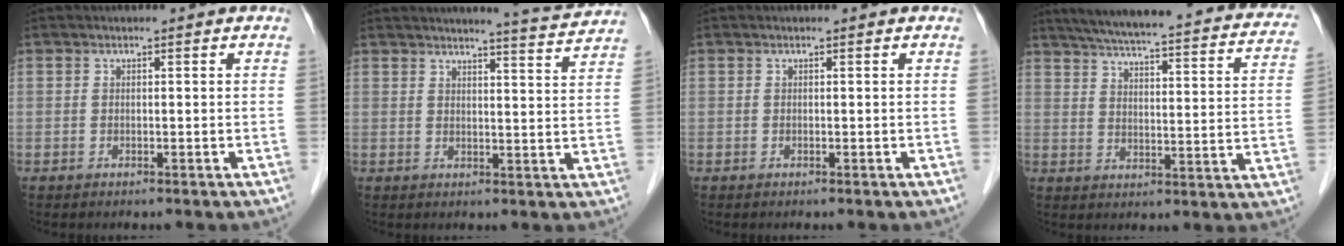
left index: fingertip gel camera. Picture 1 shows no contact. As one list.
[{"total": 7.0, "force": [6.8, -0.6, 1.5], "torque": [-0.033, -0.015, 0.077]}, {"total": 0.0}, {"total": 28.7, "force": [24.8, 4.3, 13.7], "torque": [-0.208, -0.022, 0.297]}]